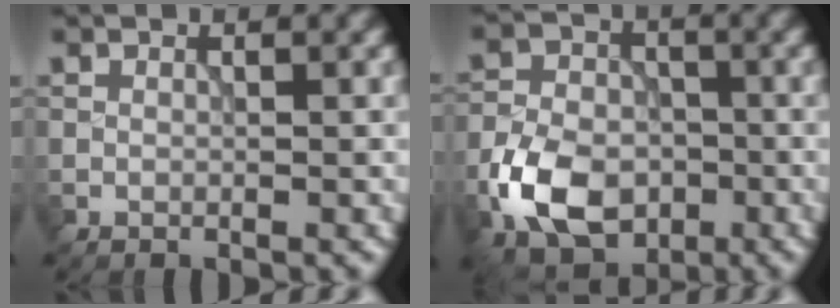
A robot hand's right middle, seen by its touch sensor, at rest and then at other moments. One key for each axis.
{"total": 7.6, "fx": -3.1, "fy": 5.2, "fz": 4.7, "tx": -0.095, "ty": -0.004, "tz": -0.069}